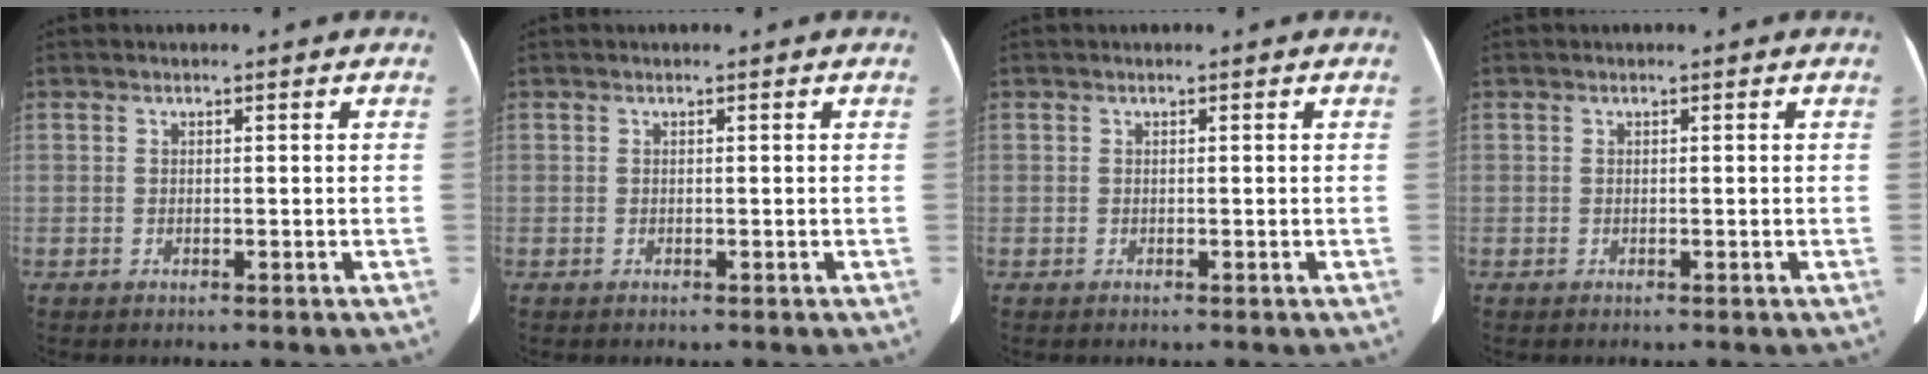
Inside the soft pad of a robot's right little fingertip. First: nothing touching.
{"total": 0.0}
{"total": 0.0}
{"total": 0.0}